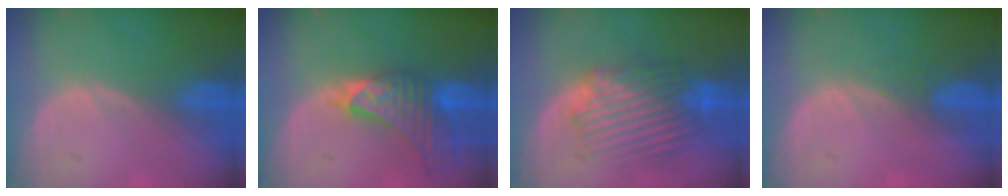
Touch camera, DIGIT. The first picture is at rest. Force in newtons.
{"total": 8.9, "press": 8.3, "slide": 3.4}
{"total": 9.3, "press": 8.8, "slide": 3.0}
{"total": 1.0, "press": 0.9, "slide": 0.3}